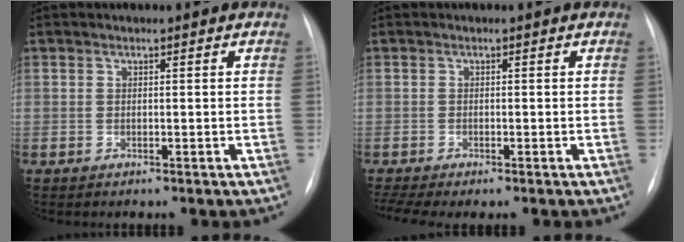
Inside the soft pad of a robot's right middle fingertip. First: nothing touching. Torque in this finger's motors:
{"motor_torque": [0.54, -0.47, 0.09, 0.01]}